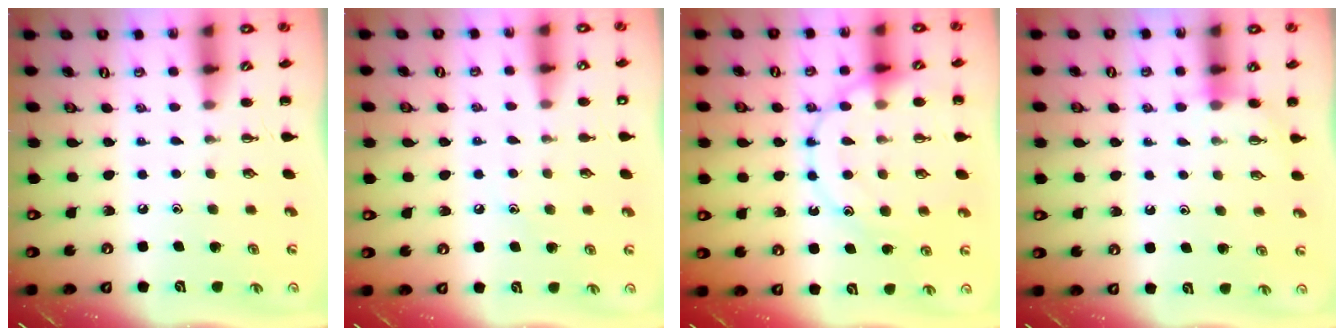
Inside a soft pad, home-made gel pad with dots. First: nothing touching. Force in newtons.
{"total": 6.1, "press": 5.9, "slide": 1.5}
{"total": 15.9, "press": 15.9, "slide": 1.6}
{"total": 3.4, "press": 3.3, "slide": 1.0}